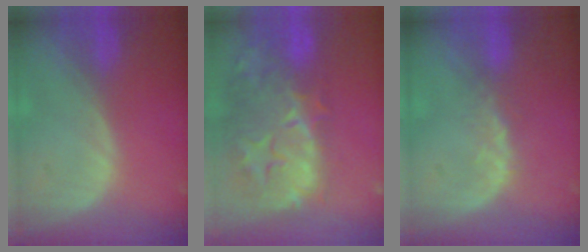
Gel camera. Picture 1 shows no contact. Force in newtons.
{"total": 14.4, "press": 11.8, "slide": 8.2}
{"total": 2.6, "press": 2.1, "slide": 1.5}